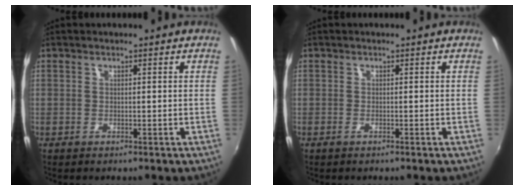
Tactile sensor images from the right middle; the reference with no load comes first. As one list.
[{"total": 0.5, "force": [-0.3, -0.1, 0.4], "torque": [-0.006, -0.001, -0.009]}]